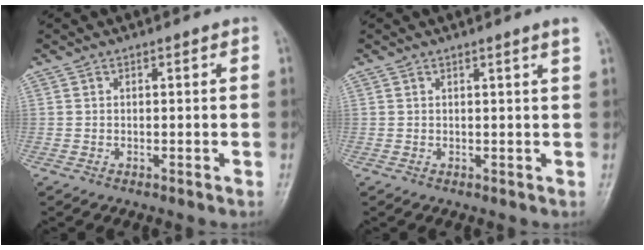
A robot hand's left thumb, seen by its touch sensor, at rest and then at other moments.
{"total": 1.7, "force": [1.0, -0.5, 1.2], "torque": [-0.021, -0.007, 0.016]}